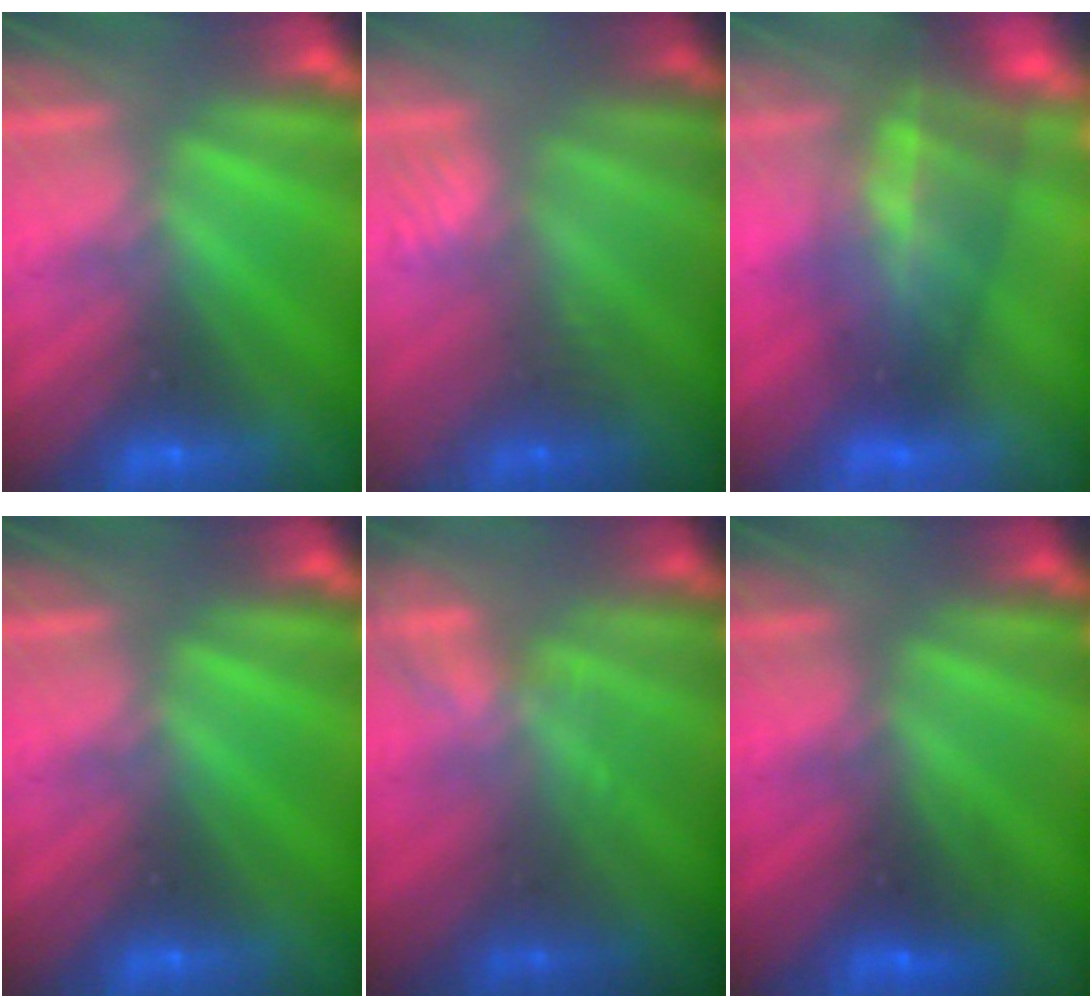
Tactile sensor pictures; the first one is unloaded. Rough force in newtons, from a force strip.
{"total": 2.4}
{"total": 7.7}
{"total": 0.0}
{"total": 1.8}
{"total": 2.5}